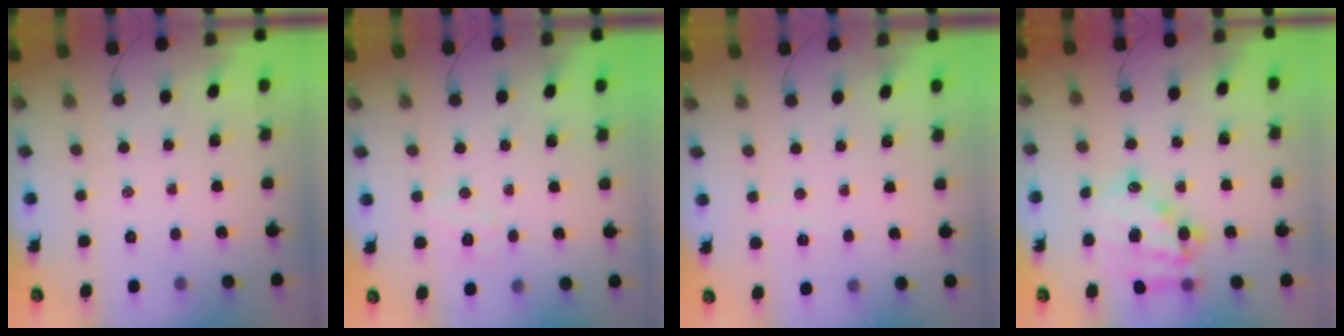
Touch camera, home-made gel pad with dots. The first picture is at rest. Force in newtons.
{"total": 5.2, "press": 5.1, "slide": 1.0}
{"total": 2.2, "press": 2.1, "slide": 0.7}
{"total": 16.2, "press": 15.8, "slide": 3.5}